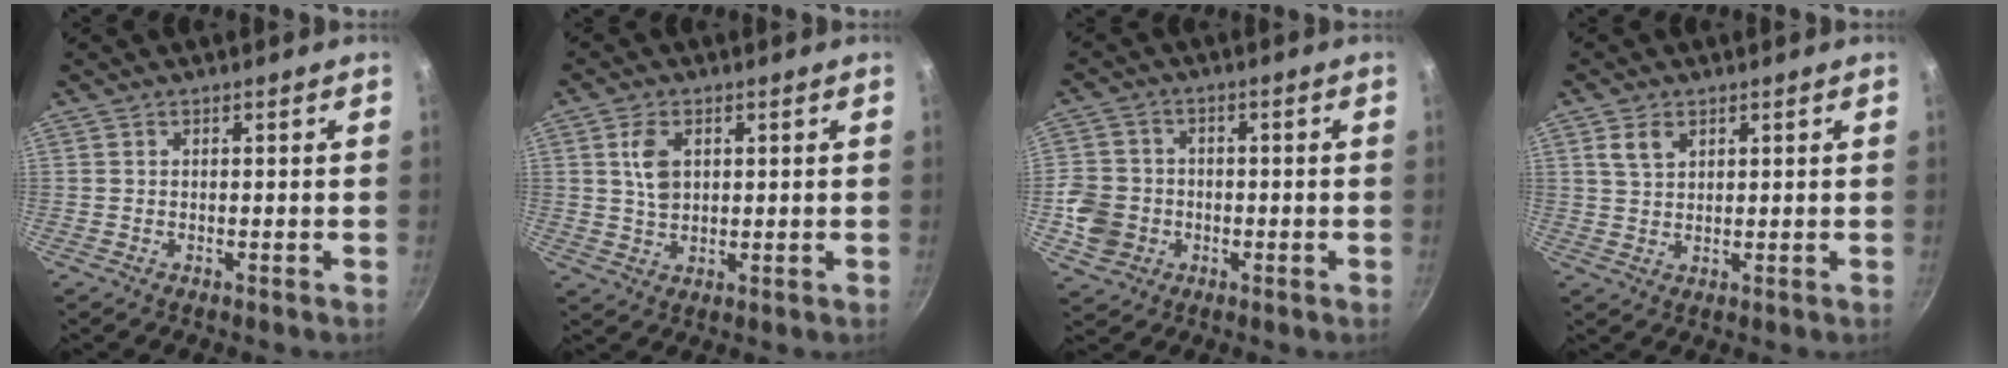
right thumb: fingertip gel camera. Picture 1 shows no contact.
{"total": 5.3, "force": [1.6, 3.3, 3.8], "torque": [-0.065, -0.008, 0.032]}
{"total": 7.8, "force": [-1.9, 7.0, 3.1], "torque": [-0.042, 0.012, -0.034]}
{"total": 3.7, "force": [1.9, 2.3, 2.2], "torque": [-0.036, -0.005, 0.042]}